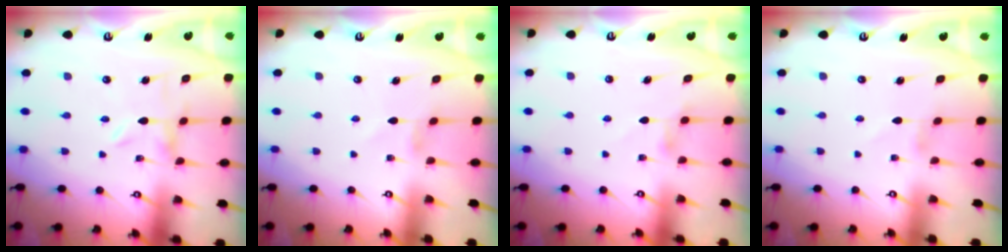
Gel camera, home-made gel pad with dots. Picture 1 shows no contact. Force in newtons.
{"total": 1.2, "press": 1.1, "slide": 0.4}
{"total": 2.0, "press": 2.0, "slide": 0.4}
{"total": 0.0}